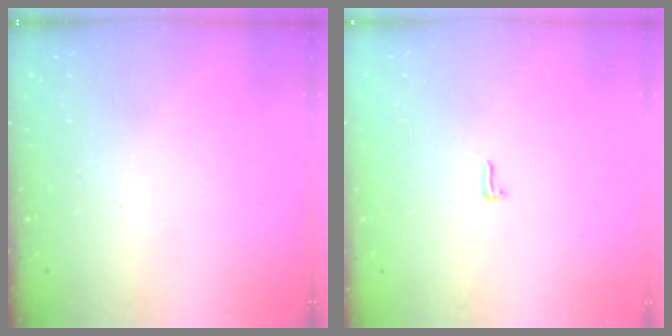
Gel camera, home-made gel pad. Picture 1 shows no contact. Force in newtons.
{"total": 3.7, "press": 3.3, "slide": 1.7}